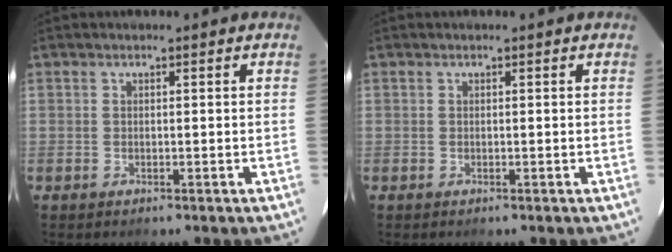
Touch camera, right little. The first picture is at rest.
{"total": 0.0}